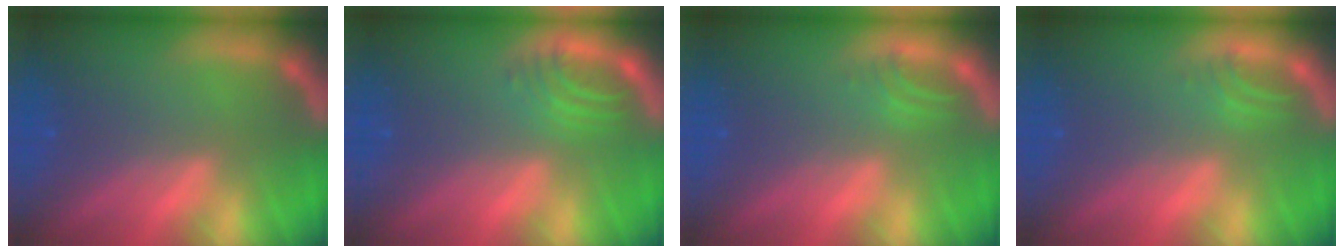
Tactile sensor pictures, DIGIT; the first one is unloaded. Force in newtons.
{"total": 2.9}
{"total": 1.5}
{"total": 1.5}